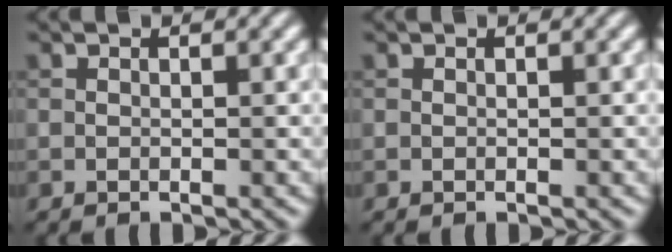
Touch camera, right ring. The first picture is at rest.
{"total": 0.0}